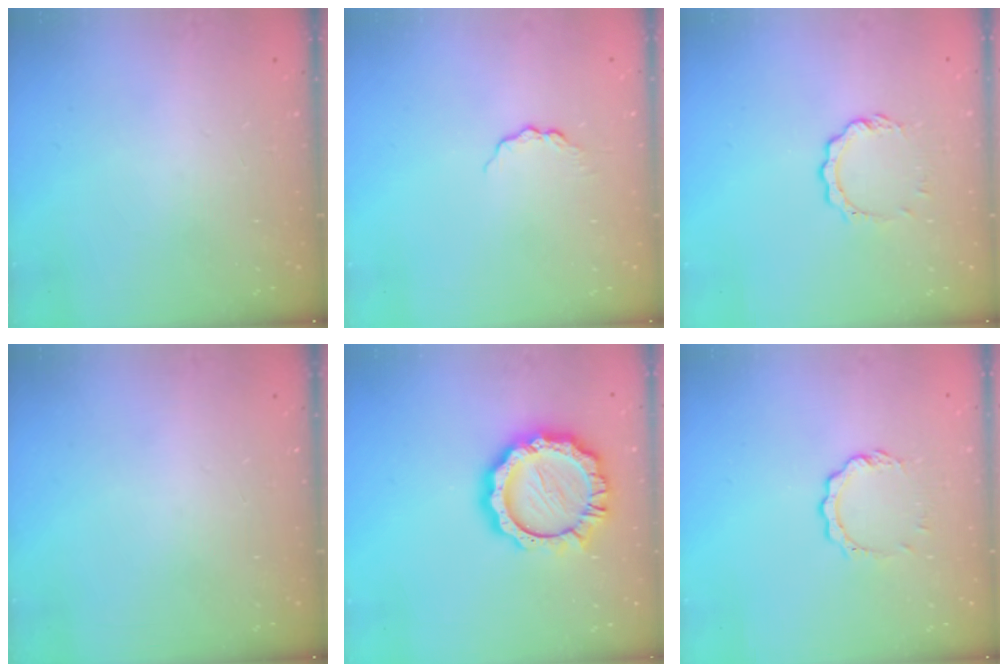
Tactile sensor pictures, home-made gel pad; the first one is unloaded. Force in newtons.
{"total": 4.2, "press": 4.2, "slide": 0.6}
{"total": 4.7, "press": 4.7, "slide": 0.5}
{"total": 0.0}
{"total": 14.8, "press": 14.7, "slide": 1.4}
{"total": 4.7, "press": 4.7, "slide": 0.5}